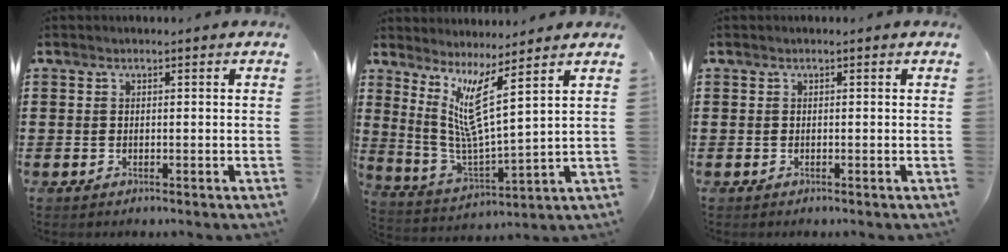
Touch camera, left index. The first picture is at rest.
{"total": 8.4, "force": [5.6, 0.5, 6.2], "torque": [-0.132, -0.039, 0.094]}
{"total": 0.0}